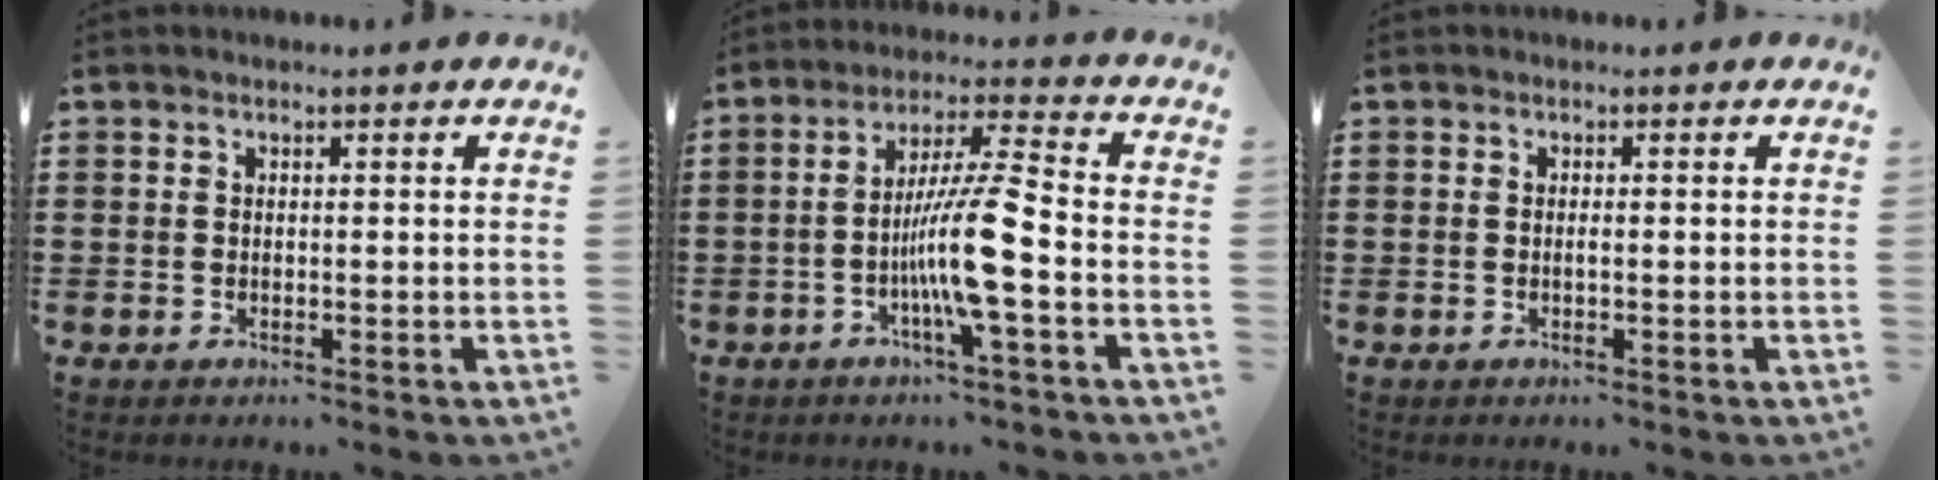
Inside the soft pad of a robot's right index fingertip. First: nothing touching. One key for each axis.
{"total": 10.4, "fx": -3.1, "fy": 0.4, "fz": 10.0, "tx": -0.195, "ty": -0.009, "tz": -0.064}
{"total": 0.5, "fx": -0.2, "fy": 0.0, "fz": 0.5, "tx": -0.010, "ty": -0.004, "tz": -0.003}